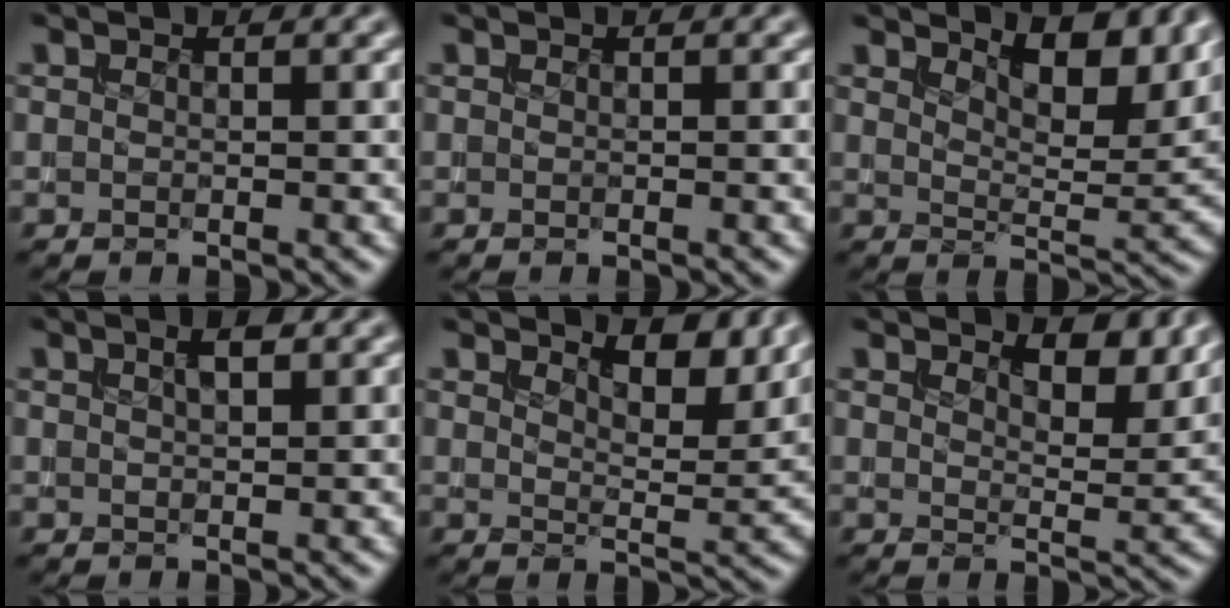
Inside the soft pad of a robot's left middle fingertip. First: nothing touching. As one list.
[{"total": 0.0}, {"total": 7.6, "force": [4.8, 2.7, 5.2], "torque": [-0.078, 0.000, 0.074]}, {"total": 1.7, "force": [0.7, 0.5, 1.5], "torque": [-0.024, 0.007, 0.013]}, {"total": 5.5, "force": [3.9, 1.8, 3.4], "torque": [-0.051, -0.004, 0.053]}, {"total": 4.8, "force": [3.5, 1.6, 2.9], "torque": [-0.046, -0.003, 0.048]}]